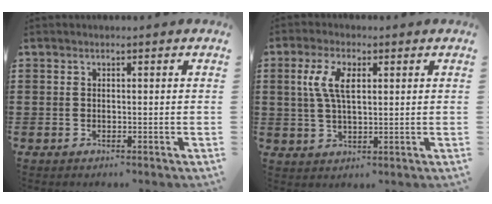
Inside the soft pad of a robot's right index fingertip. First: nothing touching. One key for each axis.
{"total": 5.9, "fx": 1.6, "fy": 2.7, "fz": 5.0, "tx": -0.107, "ty": 0.010, "tz": 0.025}